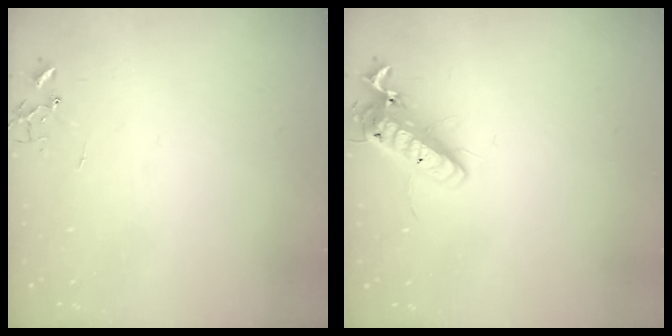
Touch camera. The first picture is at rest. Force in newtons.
{"total": 15.6, "press": 15.4, "slide": 2.8}